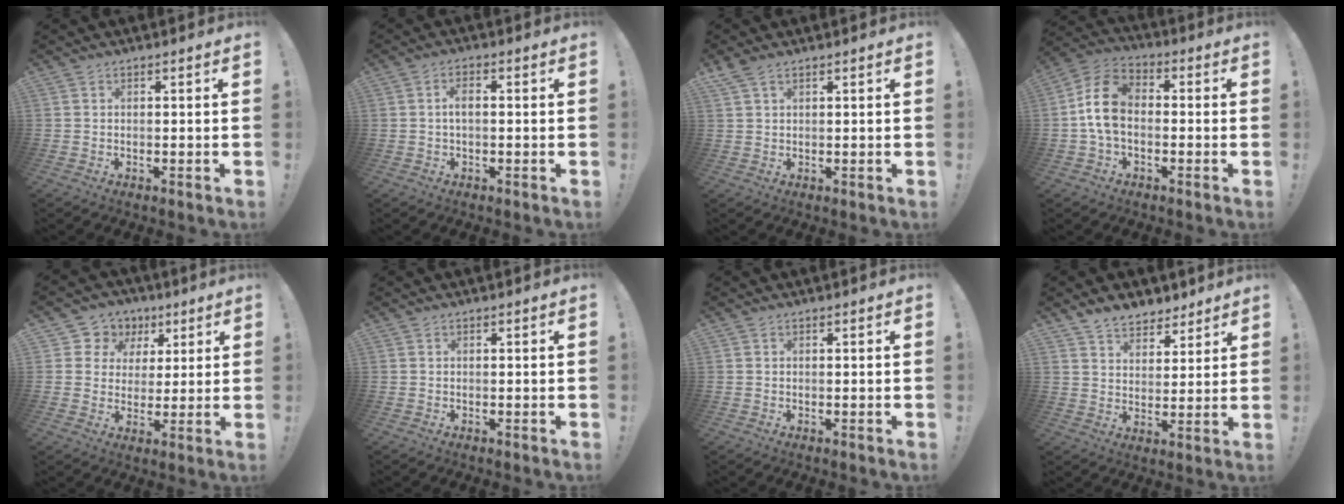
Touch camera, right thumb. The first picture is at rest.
{"total": 2.8, "force": [-0.1, 1.2, 2.5], "torque": [-0.043, 0.006, -0.004]}
{"total": 2.8, "force": [1.9, 1.3, 1.6], "torque": [-0.036, -0.004, 0.036]}
{"total": 12.1, "force": [-0.8, 8.0, 9.0], "torque": [-0.179, 0.018, -0.010]}
{"total": 8.2, "force": [2.7, 7.6, 1.7], "torque": [-0.033, -0.016, 0.059]}
{"total": 0.0}
{"total": 0.0}
{"total": 8.0, "force": [6.4, 4.4, 2.0], "torque": [-0.029, -0.045, 0.123]}